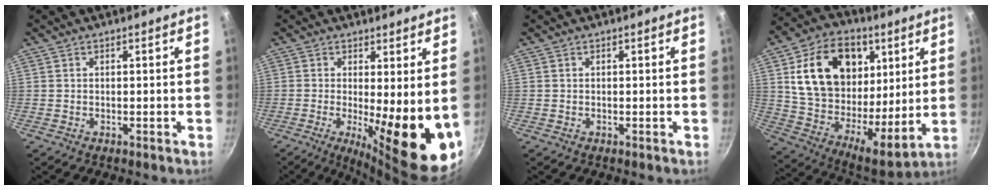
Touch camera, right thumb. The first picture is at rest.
{"total": 14.2, "force": [-1.3, 3.6, 13.6], "torque": [-0.171, -0.025, -0.014]}
{"total": 0.0}
{"total": 25.2, "force": [9.0, 17.0, 16.3], "torque": [-0.252, -0.031, 0.150]}